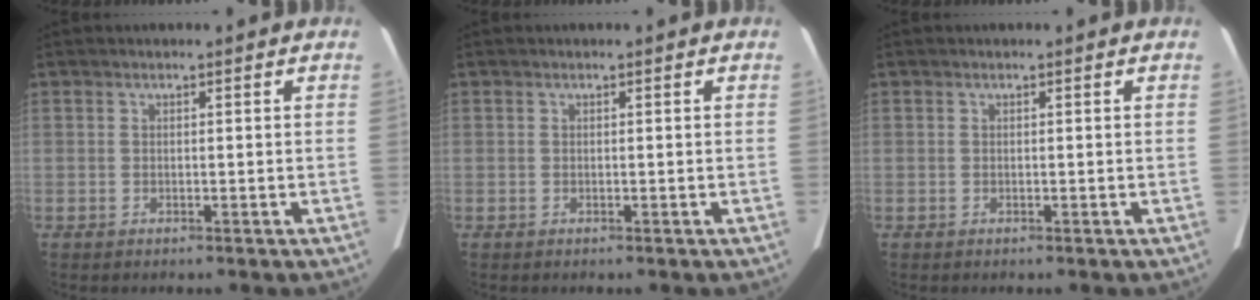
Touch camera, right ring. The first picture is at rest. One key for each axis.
{"total": 0.0}
{"total": 0.0}